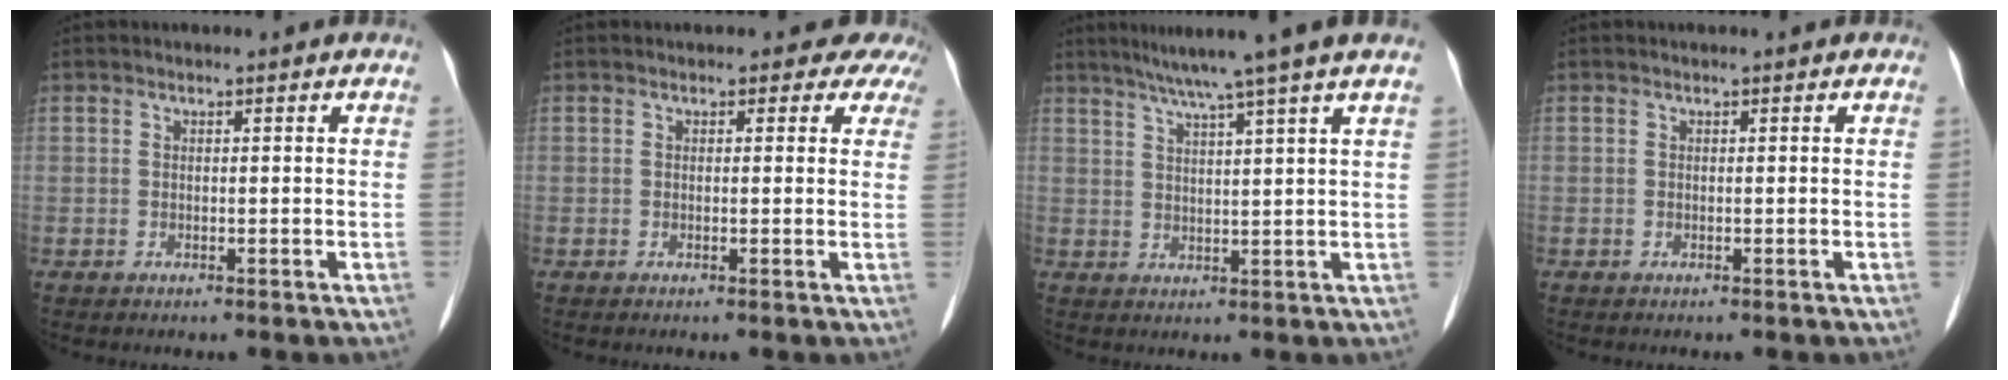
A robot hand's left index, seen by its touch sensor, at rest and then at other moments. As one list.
[{"total": 3.8, "force": [3.1, 2.1, 0.4], "torque": [0.020, -0.007, 0.003]}, {"total": 8.0, "force": [6.2, -2.1, 4.7], "torque": [-0.070, 0.013, 0.087]}, {"total": 0.0}]